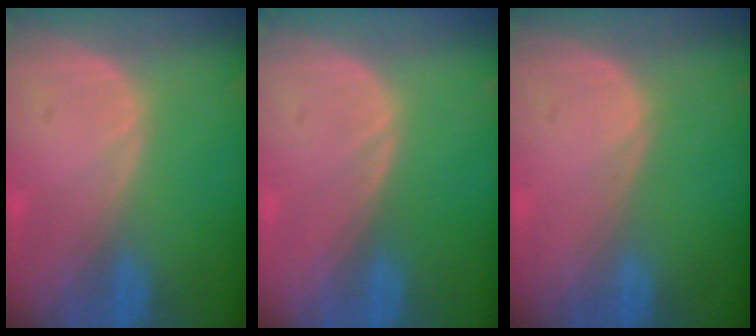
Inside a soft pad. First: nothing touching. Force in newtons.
{"total": 0.0}
{"total": 0.0}